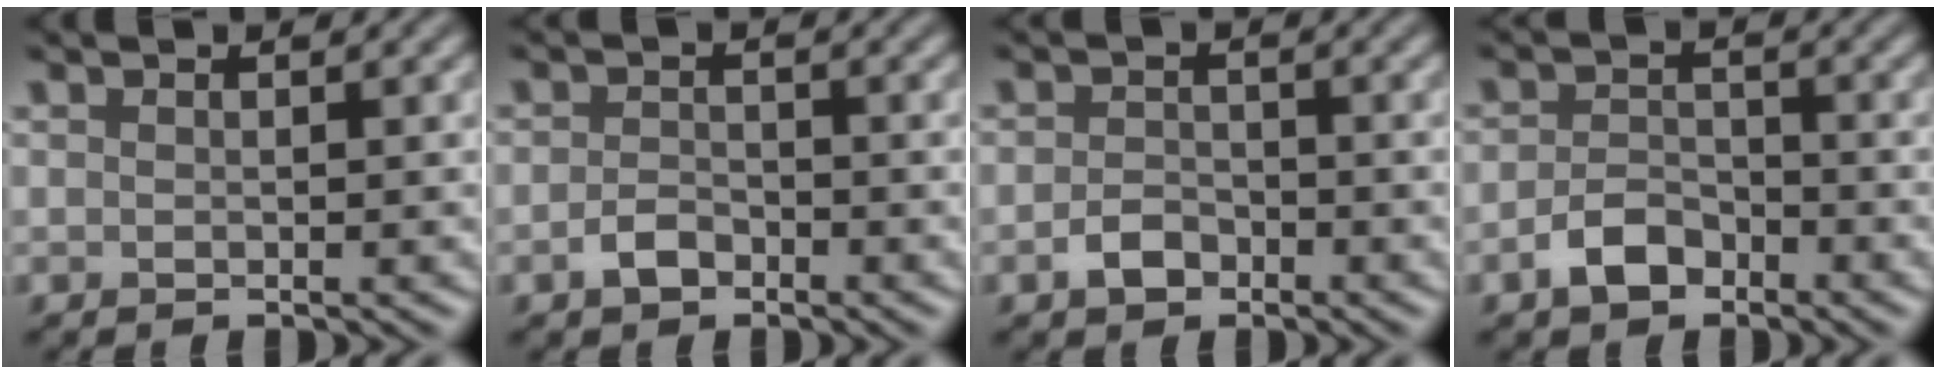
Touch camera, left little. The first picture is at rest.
{"total": 1.8, "force": [-1.2, 1.0, 0.8], "torque": [-0.017, 0.002, -0.027]}
{"total": 2.1, "force": [-1.3, 1.4, 0.9], "torque": [-0.014, 0.002, -0.030]}
{"total": 2.8, "force": [-1.9, 1.6, 1.3], "torque": [-0.022, 0.006, -0.041]}